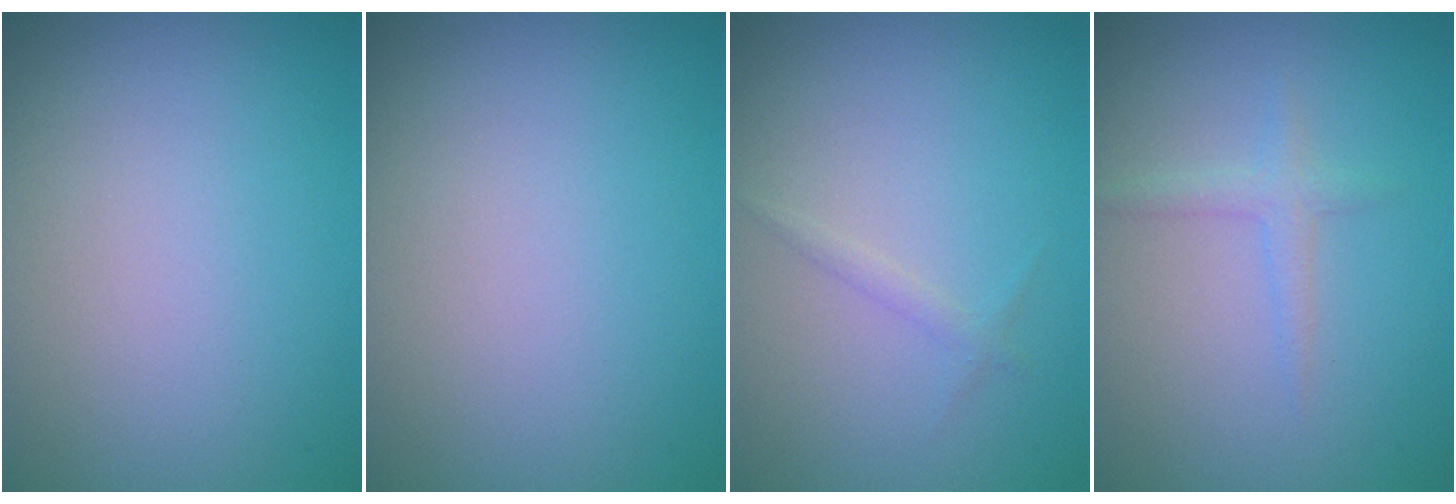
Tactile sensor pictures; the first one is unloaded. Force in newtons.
{"total": 0.0}
{"total": 0.8, "press": 0.8, "slide": 0.1}
{"total": 1.3, "press": 1.3, "slide": 0.1}